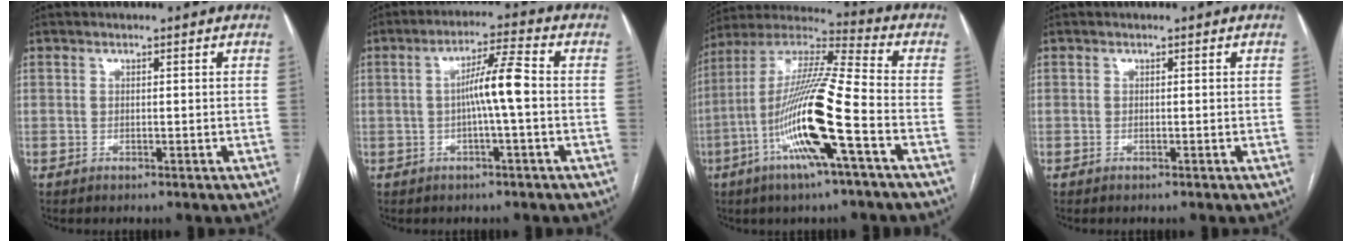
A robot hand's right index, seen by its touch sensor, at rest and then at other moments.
{"total": 6.3, "force": [-0.4, -0.1, 6.3], "torque": [-0.112, 0.015, -0.008]}
{"total": 17.9, "force": [-6.0, 0.3, 16.9], "torque": [-0.339, -0.006, -0.117]}
{"total": 0.0}